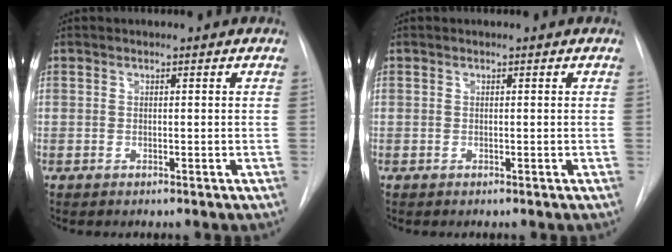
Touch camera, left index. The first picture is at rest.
{"total": 0.0}